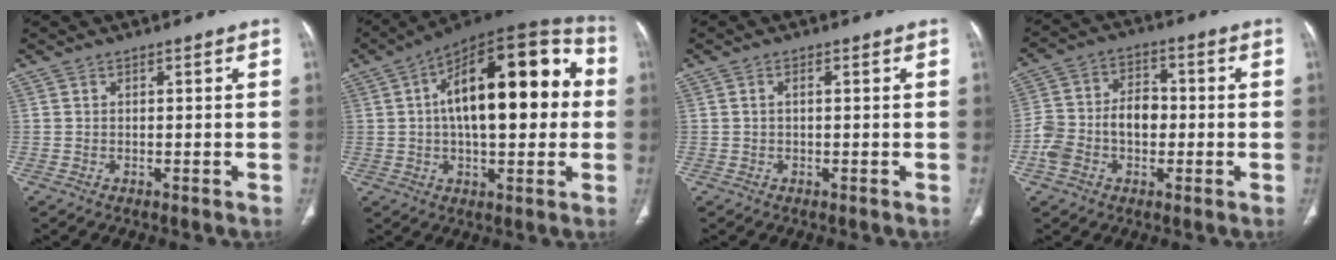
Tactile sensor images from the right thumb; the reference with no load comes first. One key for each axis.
{"total": 24.4, "fx": 2.7, "fy": 11.1, "fz": 21.5, "tx": -0.295, "ty": 0.038, "tz": 0.030}
{"total": 0.9, "fx": 0.1, "fy": 0.3, "fz": 0.9, "tx": -0.019, "ty": 0.006, "tz": 0.001}
{"total": 10.7, "fx": -2.0, "fy": 7.4, "fz": 7.5, "tx": -0.135, "ty": 0.036, "tz": -0.042}